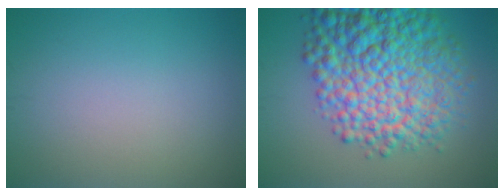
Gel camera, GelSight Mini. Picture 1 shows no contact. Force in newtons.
{"total": 12.2, "press": 12.2, "slide": 0.3}